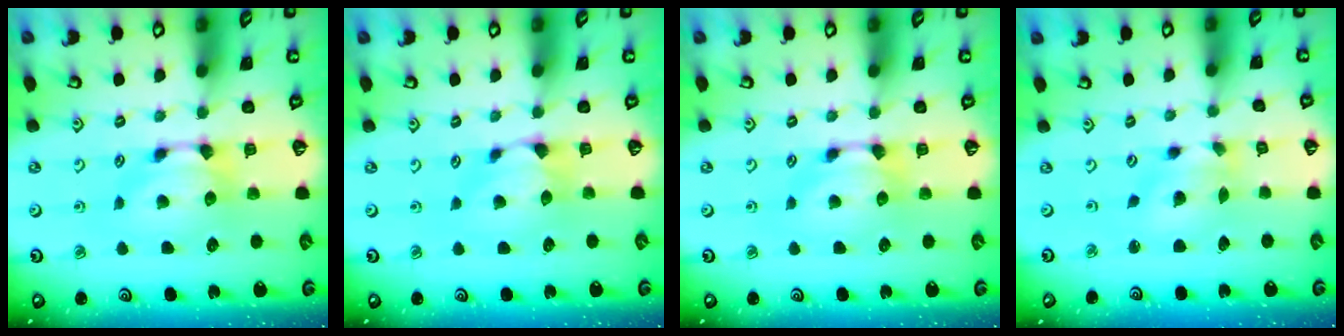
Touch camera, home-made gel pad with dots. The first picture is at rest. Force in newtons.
{"total": 0.6, "press": 0.3, "slide": 0.6}
{"total": 0.0}
{"total": 1.7, "press": 1.0, "slide": 1.4}